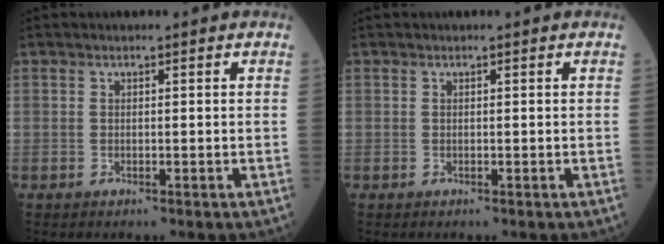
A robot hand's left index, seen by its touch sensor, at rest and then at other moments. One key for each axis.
{"total": 0.0}